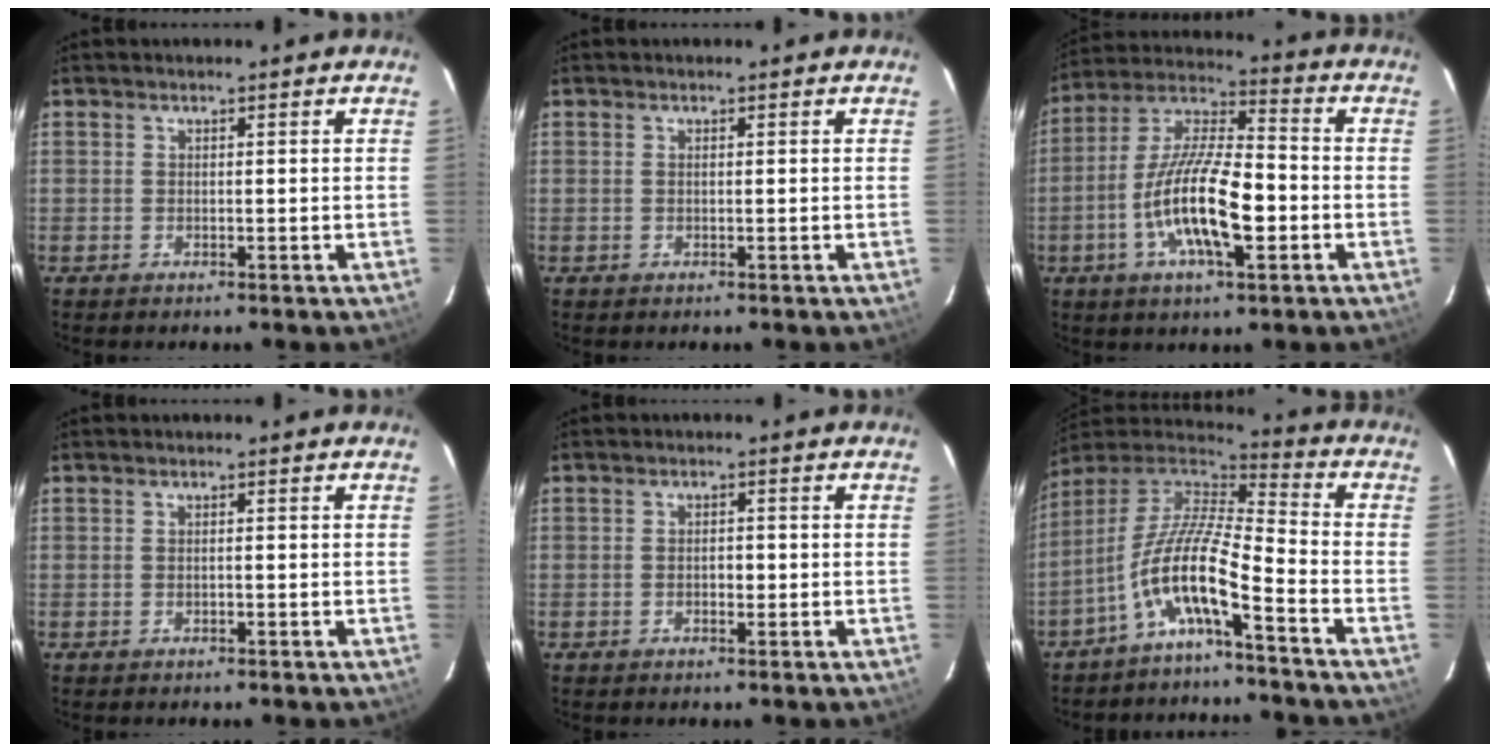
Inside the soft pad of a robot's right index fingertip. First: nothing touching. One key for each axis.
{"total": 0.0}
{"total": 15.9, "fx": -4.4, "fy": 5.0, "fz": 14.5, "tx": -0.283, "ty": -0.006, "tz": -0.085}
{"total": 0.0}
{"total": 1.6, "fx": -0.4, "fy": 1.1, "fz": 1.1, "tx": -0.020, "ty": 0.003, "tz": -0.006}
{"total": 12.1, "fx": -6.5, "fy": 1.7, "fz": 10.0, "tx": -0.194, "ty": 0.006, "tz": -0.130}